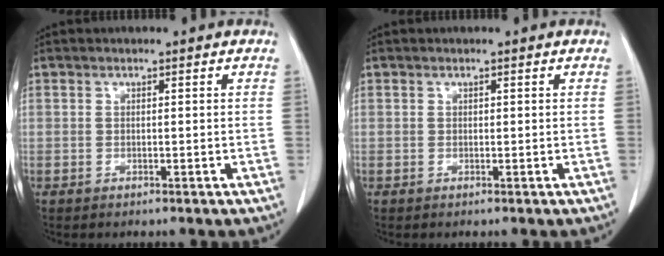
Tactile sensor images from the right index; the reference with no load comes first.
{"total": 0.0}